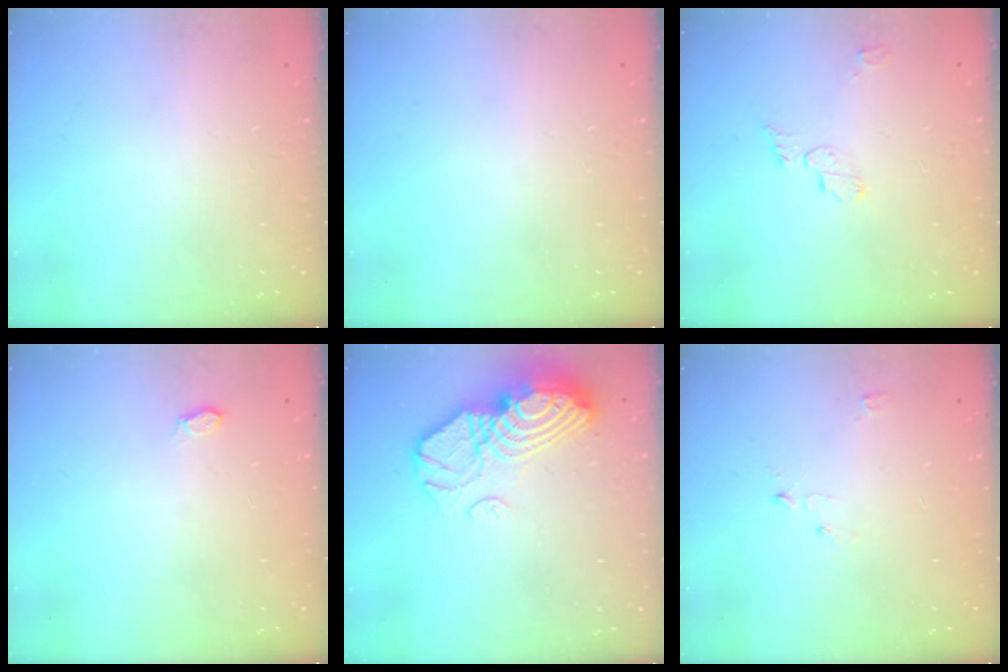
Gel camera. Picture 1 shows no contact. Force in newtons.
{"total": 0.0}
{"total": 4.8, "press": 4.8, "slide": 0.5}
{"total": 2.9, "press": 2.7, "slide": 1.1}
{"total": 17.3, "press": 16.3, "slide": 5.7}
{"total": 2.9, "press": 2.8, "slide": 0.3}